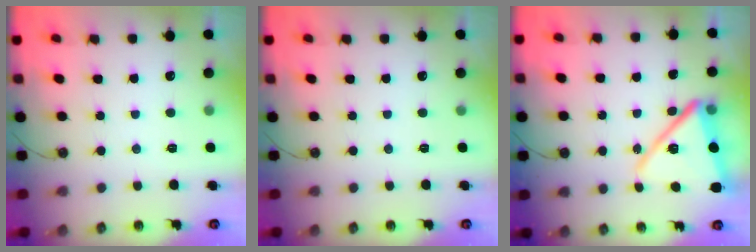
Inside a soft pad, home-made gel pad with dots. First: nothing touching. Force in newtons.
{"total": 0.0}
{"total": 16.7, "press": 16.6, "slide": 1.6}